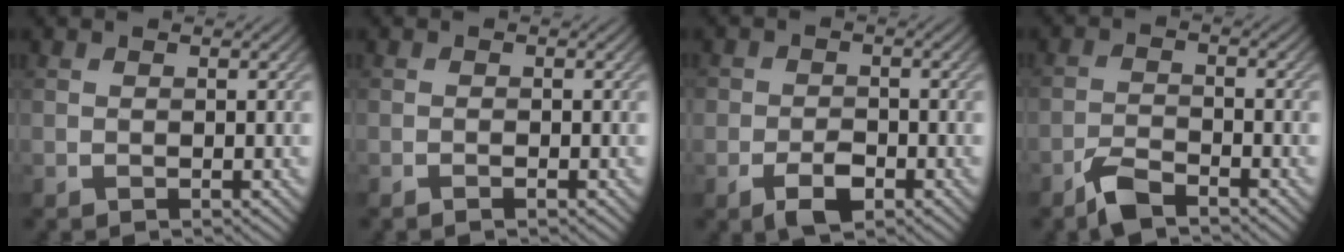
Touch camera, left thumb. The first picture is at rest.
{"total": 1.1, "force": [-0.7, 0.1, 0.8], "torque": [-0.015, 0.001, -0.015]}
{"total": 4.1, "force": [-2.2, 2.4, 2.5], "torque": [-0.043, -0.003, -0.046]}
{"total": 4.3, "force": [-3.4, 1.1, 2.4], "torque": [-0.052, -0.002, -0.075]}